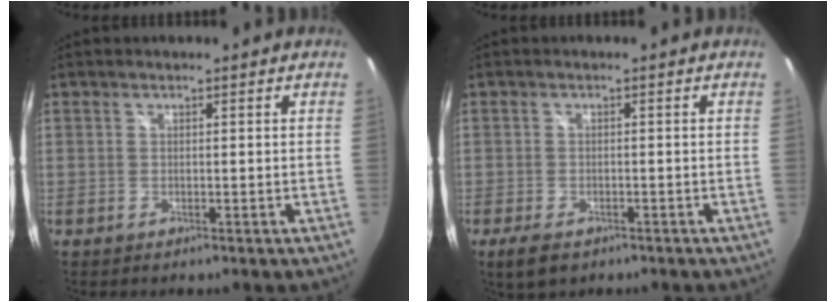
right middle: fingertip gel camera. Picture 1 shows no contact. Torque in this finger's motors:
{"motor_torque": [0.82, -0.78, 0.04, 0.05]}